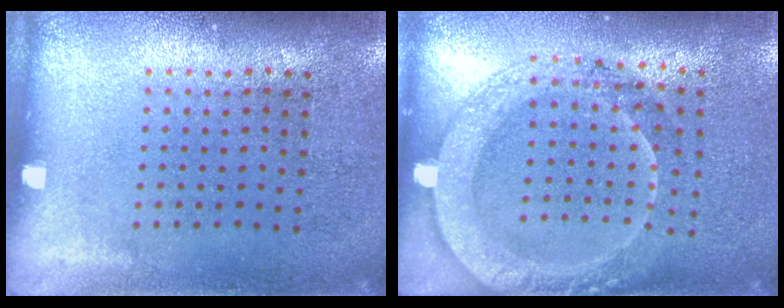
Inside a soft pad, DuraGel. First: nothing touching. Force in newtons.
{"total": 2.0, "press": 1.9, "slide": 0.6}